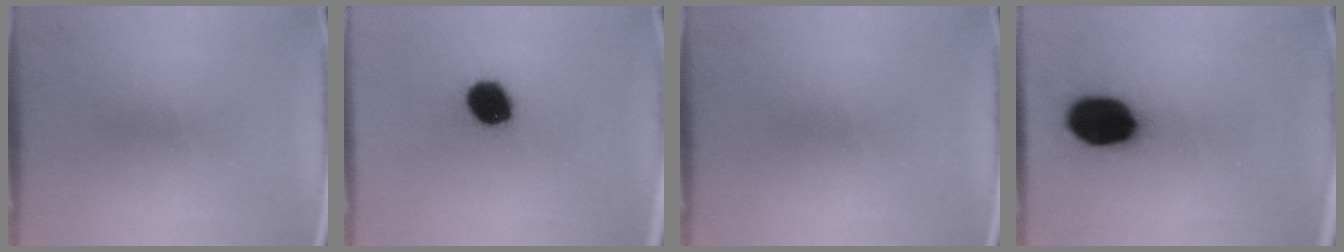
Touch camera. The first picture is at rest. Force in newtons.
{"total": 11.5}
{"total": 0.0}
{"total": 17.2}